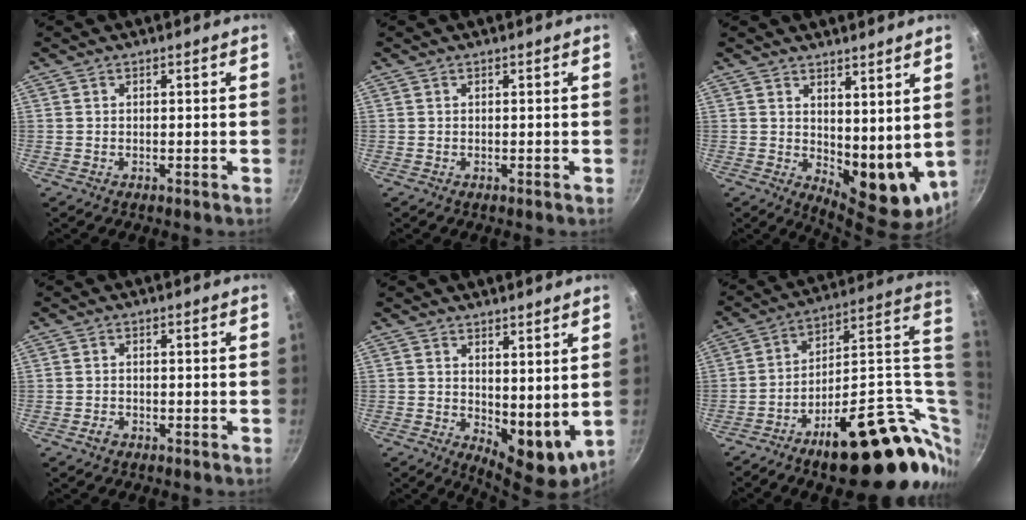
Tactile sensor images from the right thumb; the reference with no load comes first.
{"total": 0.0}
{"total": 12.1, "force": [4.7, 5.9, 9.5], "torque": [-0.112, -0.052, 0.082]}
{"total": 1.3, "force": [-0.7, 0.8, 0.6], "torque": [-0.014, 0.005, -0.015]}
{"total": 9.5, "force": [2.6, 4.7, 7.8], "torque": [-0.087, -0.035, 0.047]}
{"total": 27.9, "force": [-2.8, 12.6, 24.7], "torque": [-0.318, 0.019, -0.032]}